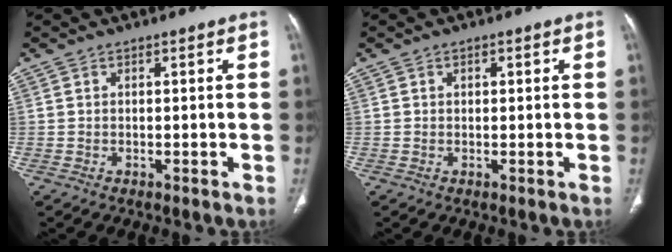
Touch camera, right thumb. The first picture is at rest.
{"total": 1.0, "force": [0.3, 0.6, 0.6], "torque": [-0.007, 0.000, 0.005]}